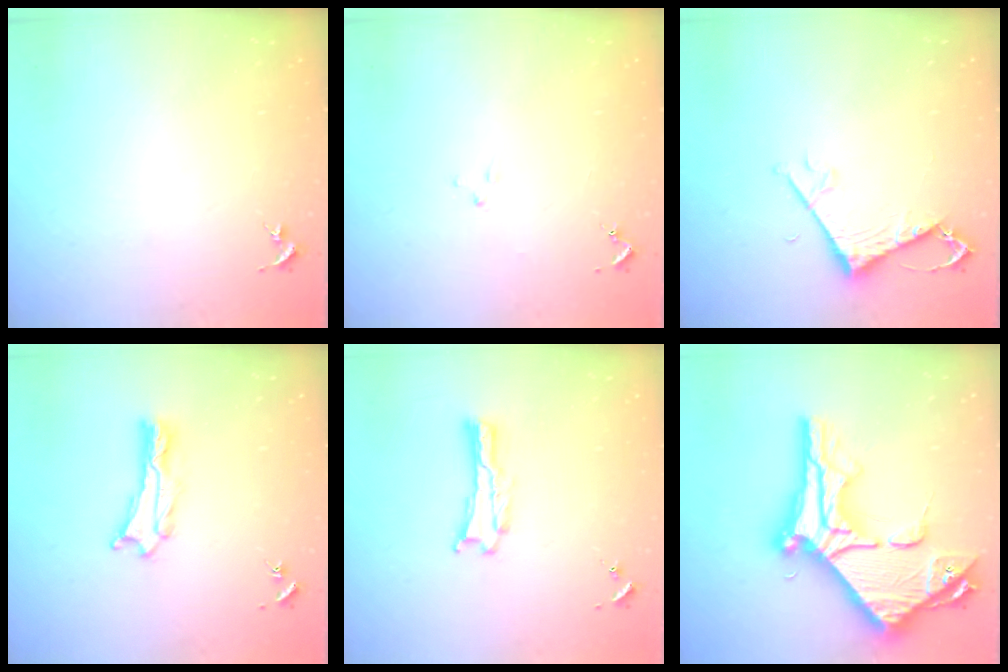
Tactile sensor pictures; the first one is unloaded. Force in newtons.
{"total": 0.8, "press": 0.8, "slide": 0.2}
{"total": 5.3, "press": 5.2, "slide": 0.5}
{"total": 1.1, "press": 1.1, "slide": 0.2}
{"total": 0.0}
{"total": 15.4, "press": 15.3, "slide": 1.5}